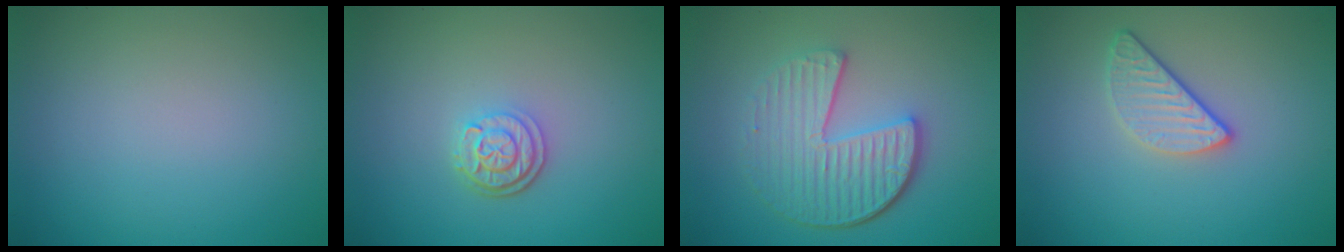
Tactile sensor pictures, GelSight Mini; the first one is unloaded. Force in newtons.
{"total": 2.8, "press": 2.3, "slide": 1.6}
{"total": 5.5, "press": 4.1, "slide": 3.6}
{"total": 2.7, "press": 2.3, "slide": 1.3}